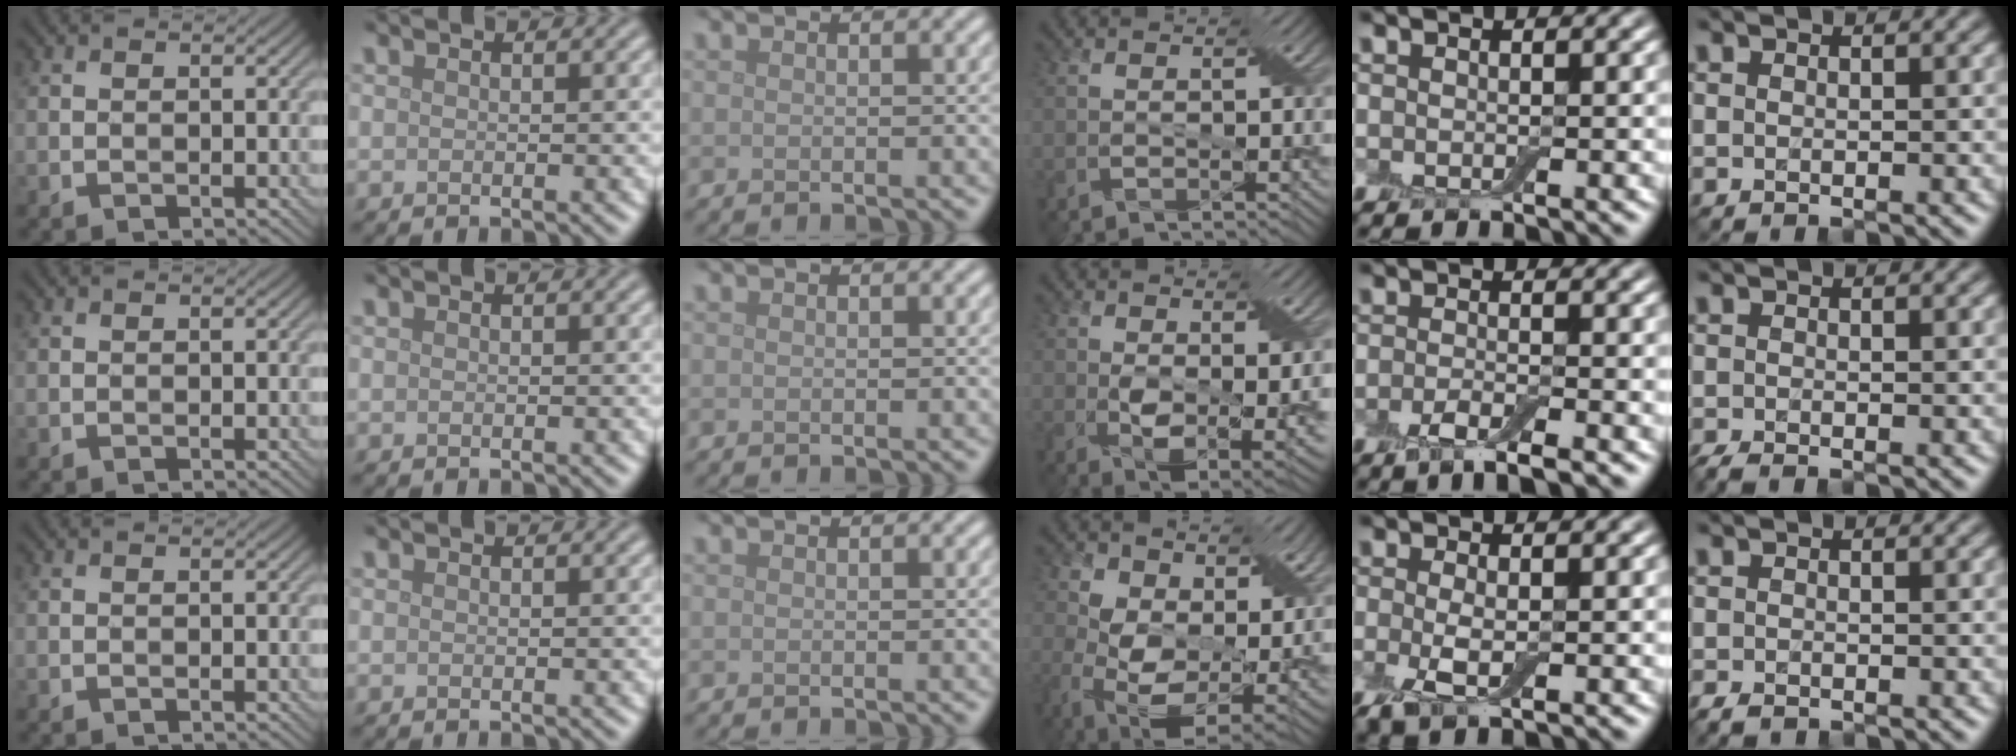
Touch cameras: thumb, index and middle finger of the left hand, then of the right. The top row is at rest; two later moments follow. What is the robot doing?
{"motion": "squeeze", "object": "air blower"}